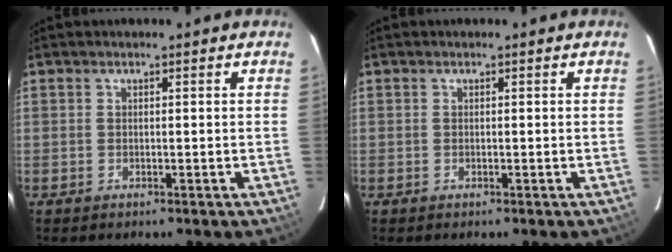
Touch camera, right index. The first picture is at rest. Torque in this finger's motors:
{"motor_torque": [-0.03, 0.00, 0.01, 0.01]}